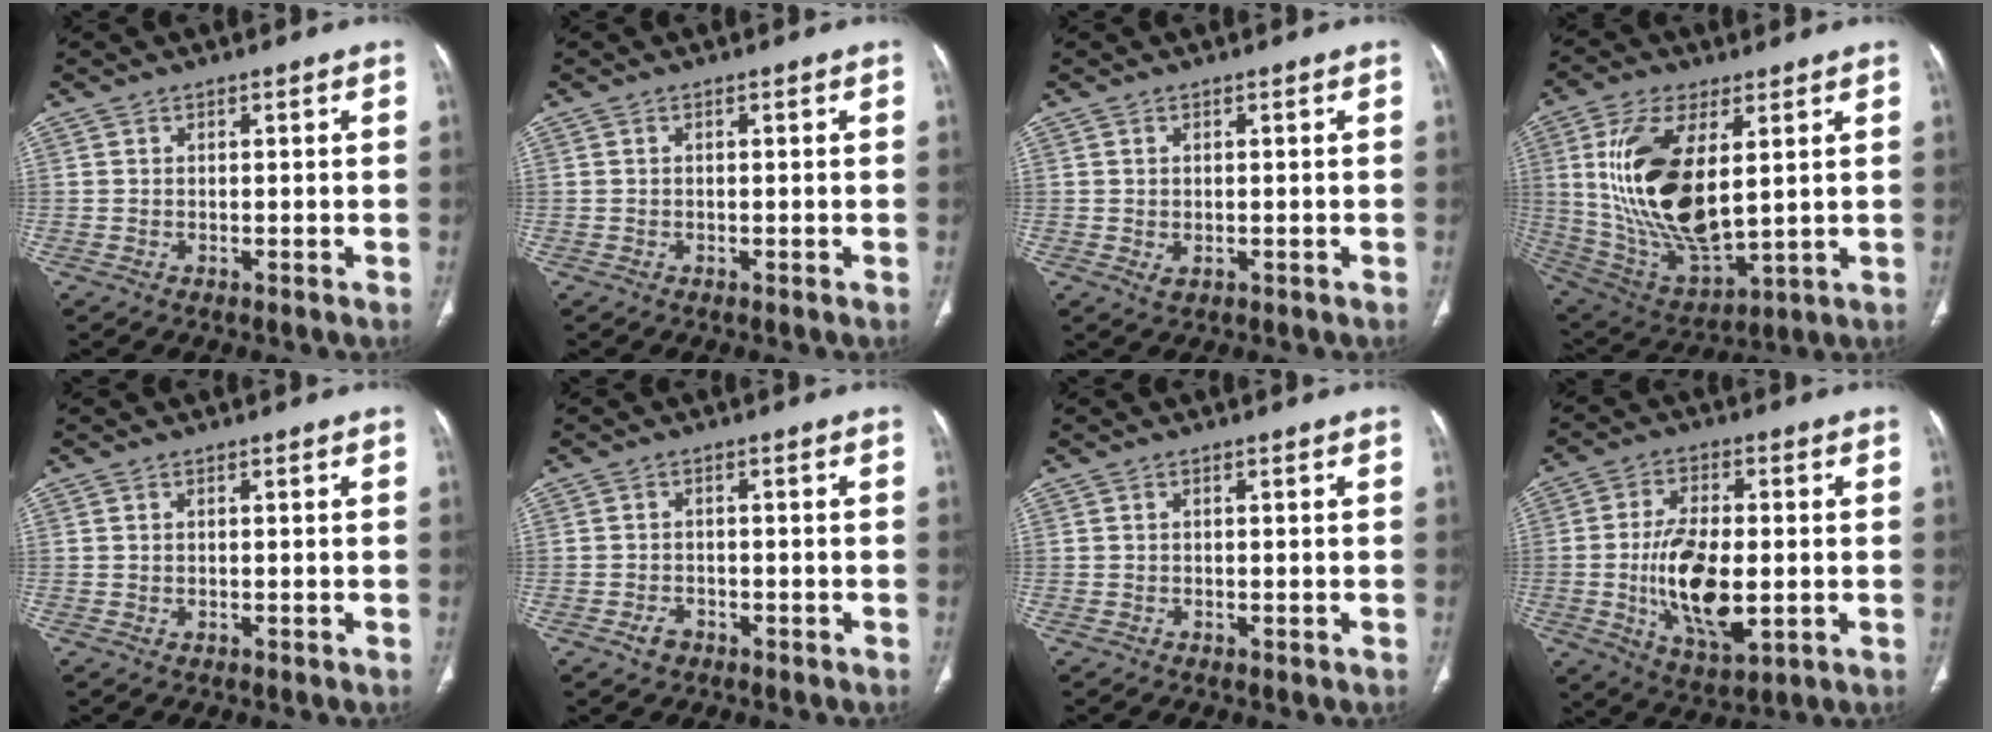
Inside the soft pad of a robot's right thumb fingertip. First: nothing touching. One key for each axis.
{"total": 0.0}
{"total": 1.7, "fx": -0.3, "fy": 1.0, "fz": 1.3, "tx": -0.026, "ty": 0.002, "tz": 0.001}
{"total": 20.5, "fx": 4.0, "fy": 9.5, "fz": 17.7, "tx": -0.344, "ty": -0.025, "tz": 0.091}
{"total": 0.0}
{"total": 2.5, "fx": -1.5, "fy": 1.7, "fz": 1.1, "tx": -0.017, "ty": 0.013, "tz": -0.018}
{"total": 0.5, "fx": -0.2, "fy": 0.2, "fz": 0.4, "tx": -0.007, "ty": 0.001, "tz": -0.001}
{"total": 14.6, "fx": -1.9, "fy": 6.9, "fz": 12.8, "tx": -0.228, "ty": -0.010, "tz": -0.025}